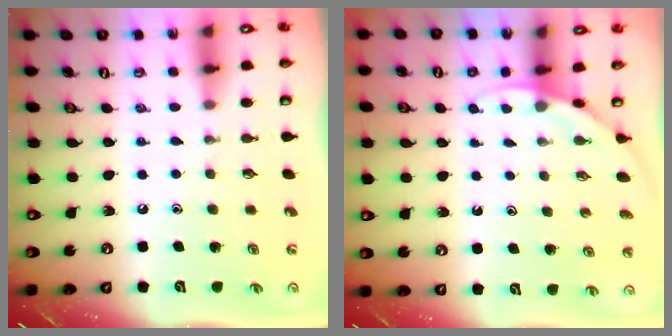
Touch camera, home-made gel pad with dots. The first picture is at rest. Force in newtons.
{"total": 3.4, "press": 3.4, "slide": 0.2}